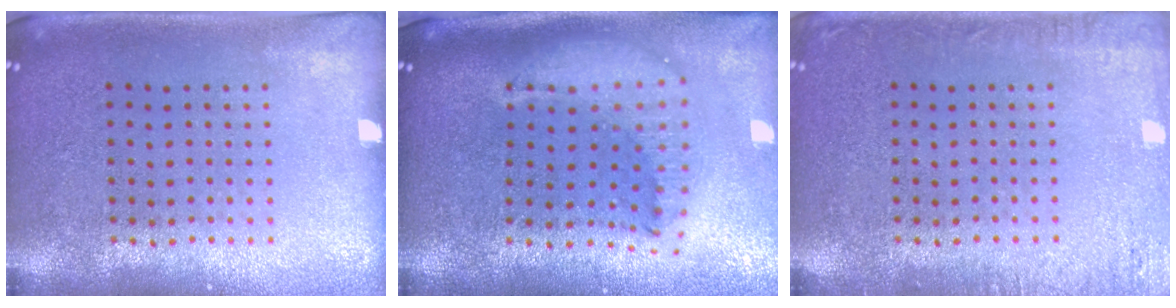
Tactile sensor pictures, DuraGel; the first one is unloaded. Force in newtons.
{"total": 2.3, "press": 1.7, "slide": 1.5}
{"total": 2.2, "press": 2.1, "slide": 0.3}